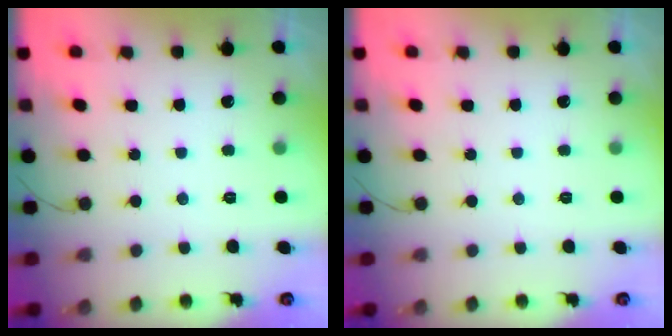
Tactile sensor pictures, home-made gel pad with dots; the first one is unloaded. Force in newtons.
{"total": 0.0}